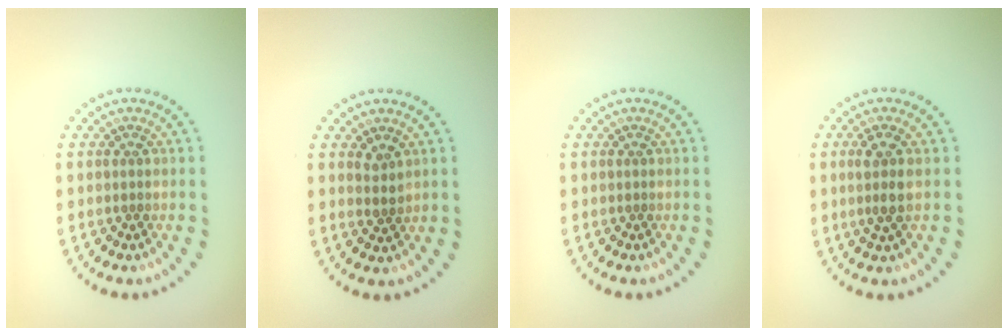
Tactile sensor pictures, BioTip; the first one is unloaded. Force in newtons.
{"total": 1.3, "press": 1.1, "slide": 0.7}
{"total": 0.0}
{"total": 2.1, "press": 1.7, "slide": 1.1}